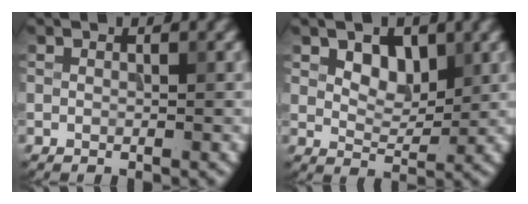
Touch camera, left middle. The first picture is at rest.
{"total": 3.1, "force": [1.5, 1.9, 1.9], "torque": [-0.035, -0.006, 0.024]}